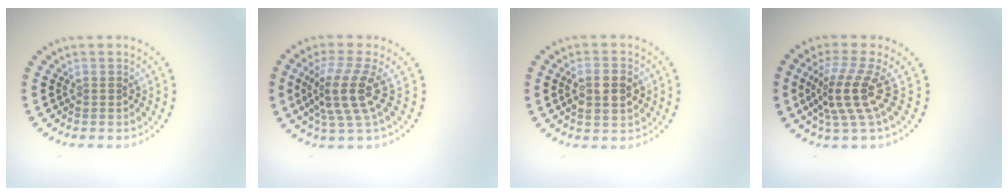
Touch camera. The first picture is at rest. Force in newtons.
{"total": 4.3, "press": 3.2, "slide": 2.9}
{"total": 3.3, "press": 3.2, "slide": 0.4}
{"total": 4.1, "press": 2.7, "slide": 3.0}